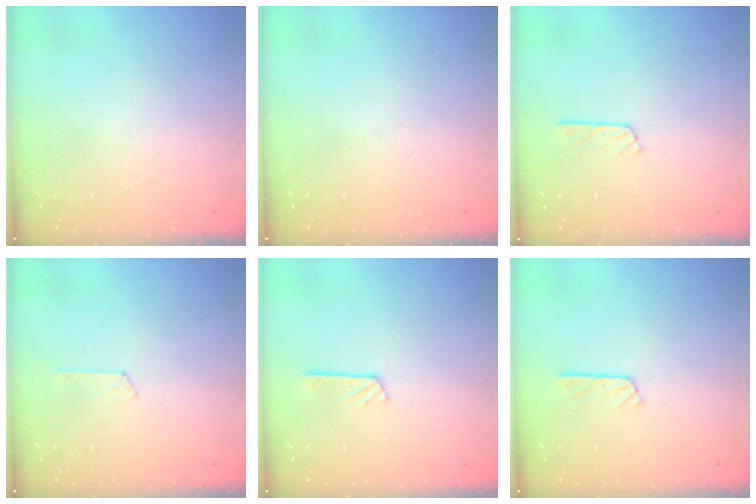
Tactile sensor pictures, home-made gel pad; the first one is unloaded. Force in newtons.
{"total": 0.0}
{"total": 3.2, "press": 3.2, "slide": 0.4}
{"total": 2.9, "press": 2.9, "slide": 0.3}
{"total": 2.8, "press": 2.8, "slide": 0.2}
{"total": 4.8, "press": 4.7, "slide": 0.4}